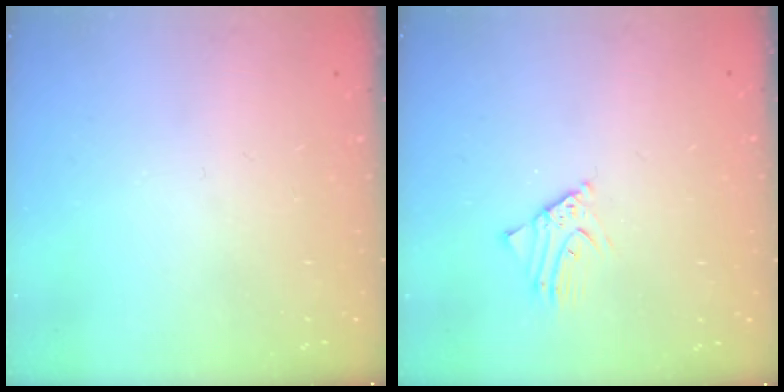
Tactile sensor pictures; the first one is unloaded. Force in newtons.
{"total": 3.0, "press": 3.0, "slide": 0.3}